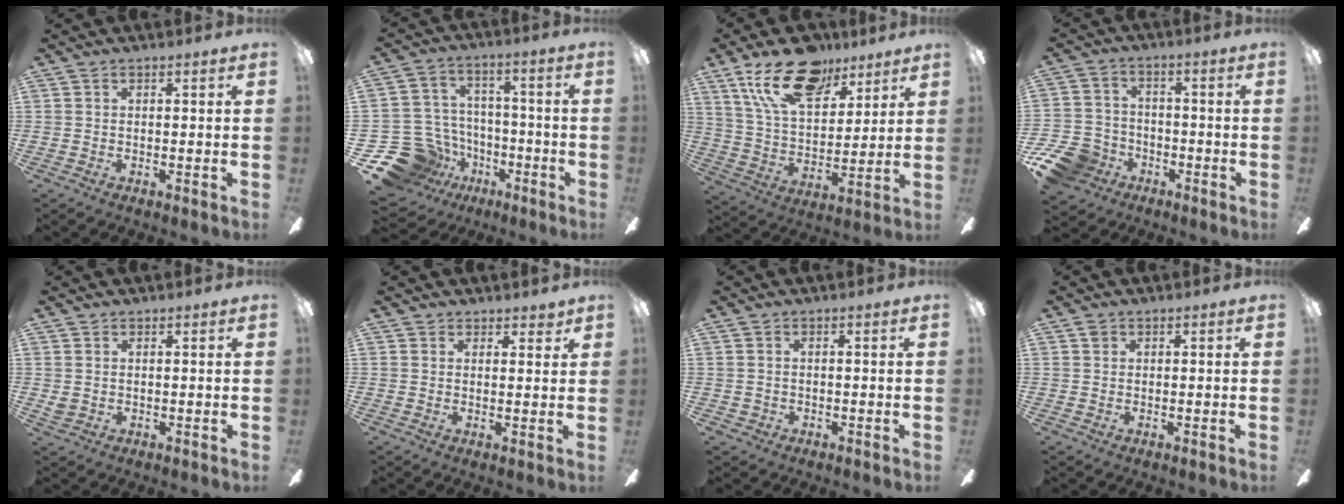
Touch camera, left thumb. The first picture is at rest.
{"total": 18.2, "force": [-8.7, 14.6, 6.6], "torque": [-0.164, 0.050, -0.120]}
{"total": 19.5, "force": [12.2, 10.2, 11.3], "torque": [-0.197, -0.046, 0.219]}
{"total": 10.7, "force": [-6.1, 8.0, 3.6], "torque": [-0.088, 0.048, -0.109]}
{"total": 1.6, "force": [1.0, 1.2, 0.3], "torque": [0.001, -0.001, 0.016]}
{"total": 2.6, "force": [2.2, 1.3, 0.3], "torque": [0.000, -0.005, 0.041]}
{"total": 1.1, "force": [0.0, 1.1, 0.0], "torque": [-0.001, 0.005, -0.005]}
{"total": 1.0, "force": [0.6, 0.8, 0.3], "torque": [-0.006, 0.005, 0.010]}